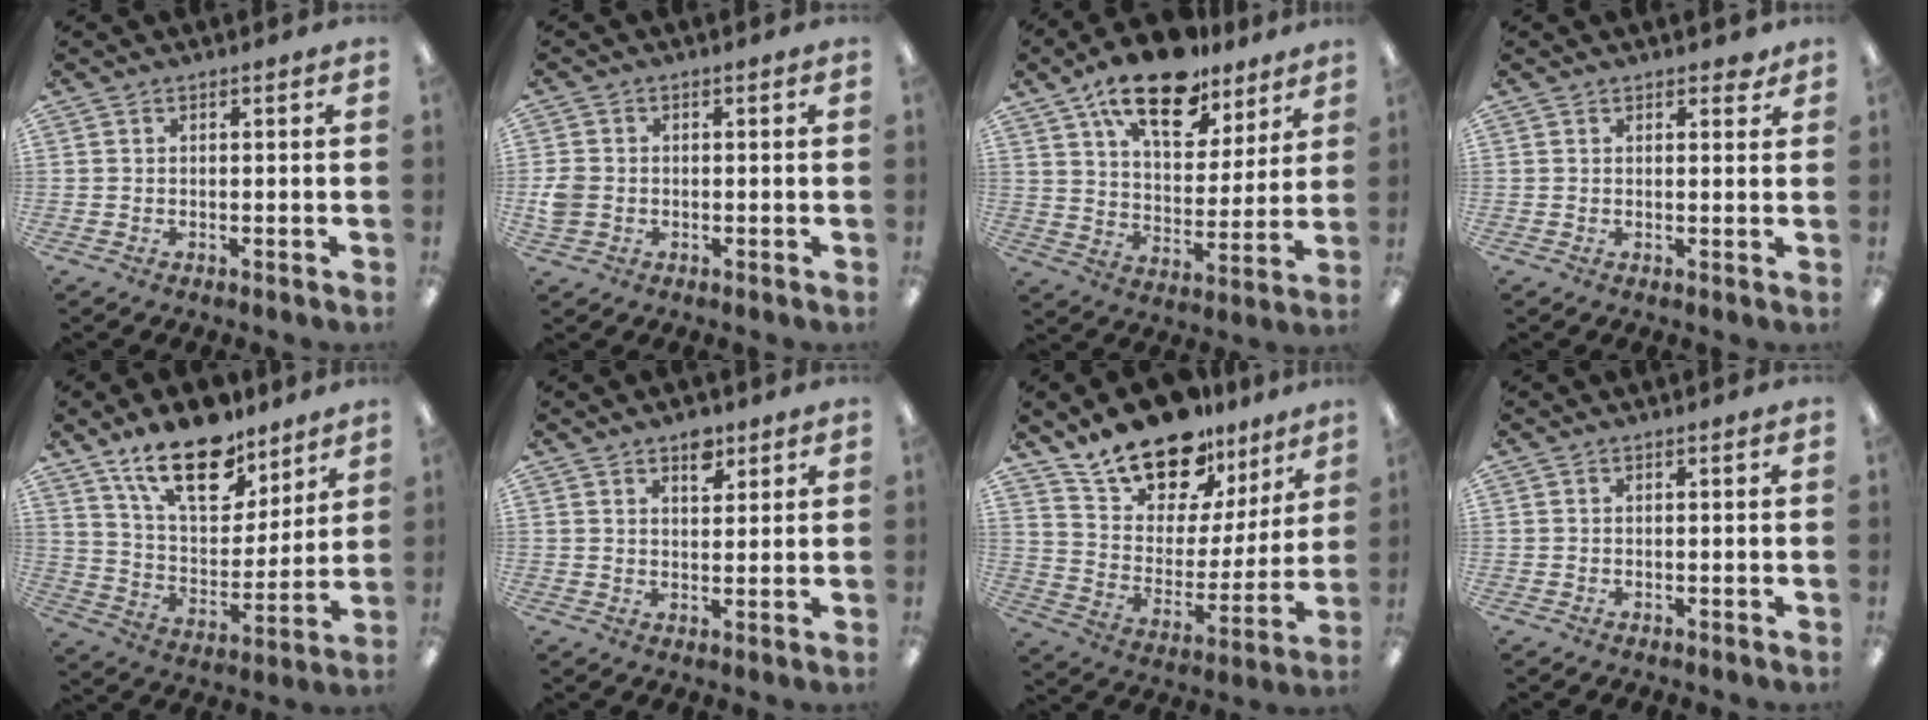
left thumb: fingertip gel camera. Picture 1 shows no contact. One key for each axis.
{"total": 4.0, "fx": -0.7, "fy": 3.4, "fz": 1.9, "tx": -0.030, "ty": 0.003, "tz": -0.013}
{"total": 18.9, "fx": 13.1, "fy": 8.6, "fz": 10.6, "tx": -0.171, "ty": -0.066, "tz": 0.224}
{"total": 2.1, "fx": 1.4, "fy": 1.1, "fz": 1.1, "tx": -0.006, "ty": -0.004, "tz": 0.022}
{"total": 19.7, "fx": 13.4, "fy": 9.4, "fz": 11.0, "tx": -0.184, "ty": -0.068, "tz": 0.234}
{"total": 5.5, "fx": 3.6, "fy": 3.0, "fz": 2.9, "tx": -0.025, "ty": -0.016, "tz": 0.058}
{"total": 18.5, "fx": 15.5, "fy": 8.2, "fz": 5.8, "tx": -0.120, "ty": -0.116, "tz": 0.282}
{"total": 0.0}